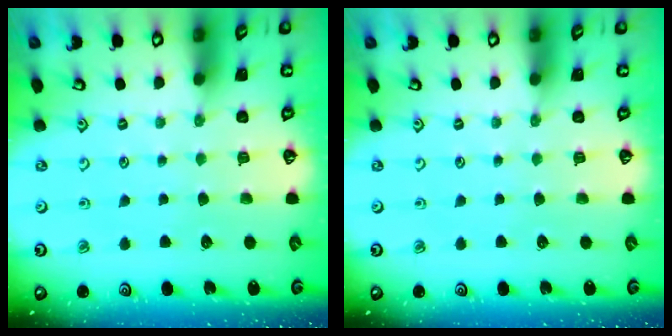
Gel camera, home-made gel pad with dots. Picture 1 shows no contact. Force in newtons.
{"total": 0.0}